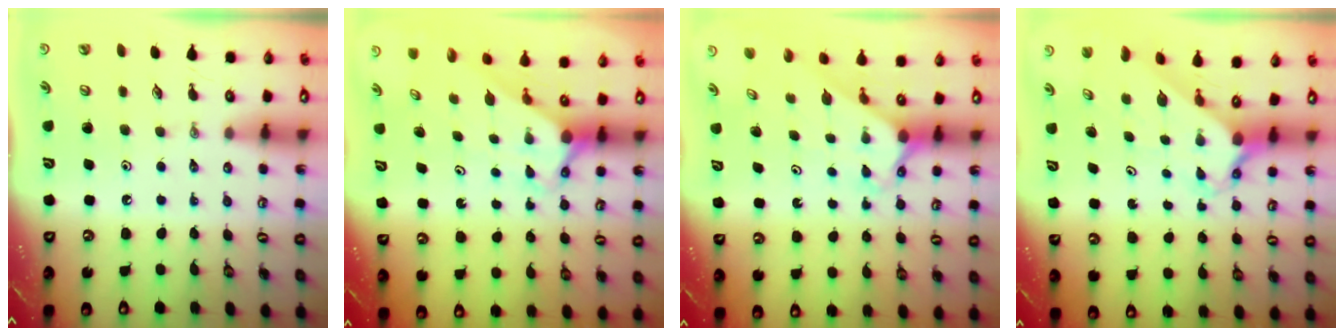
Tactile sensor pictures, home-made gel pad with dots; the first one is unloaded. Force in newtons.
{"total": 2.7, "press": 2.7, "slide": 0.0}
{"total": 2.4, "press": 2.4, "slide": 0.3}
{"total": 2.7, "press": 2.7, "slide": 0.3}